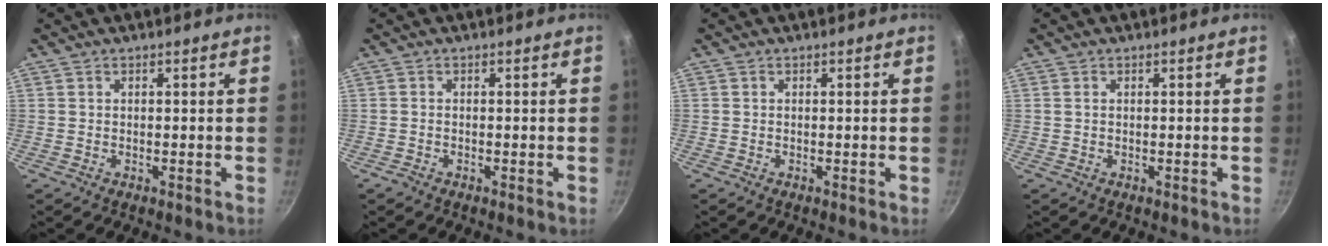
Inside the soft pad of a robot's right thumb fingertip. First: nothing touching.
{"total": 0.7, "force": [-0.6, 0.3, 0.2], "torque": [-0.010, 0.004, -0.015]}
{"total": 0.0}
{"total": 0.6, "force": [0.2, 0.4, 0.4], "torque": [-0.009, 0.001, 0.002]}